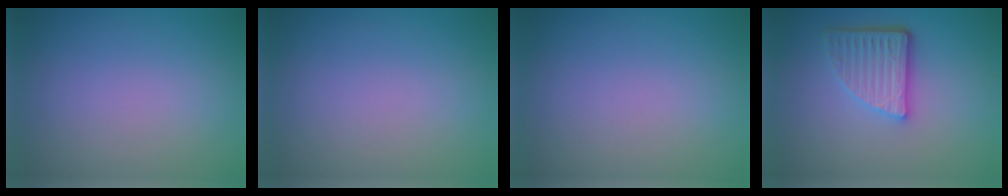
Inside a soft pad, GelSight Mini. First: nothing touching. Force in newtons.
{"total": 0.0}
{"total": 0.0}
{"total": 4.9, "press": 3.4, "slide": 3.5}